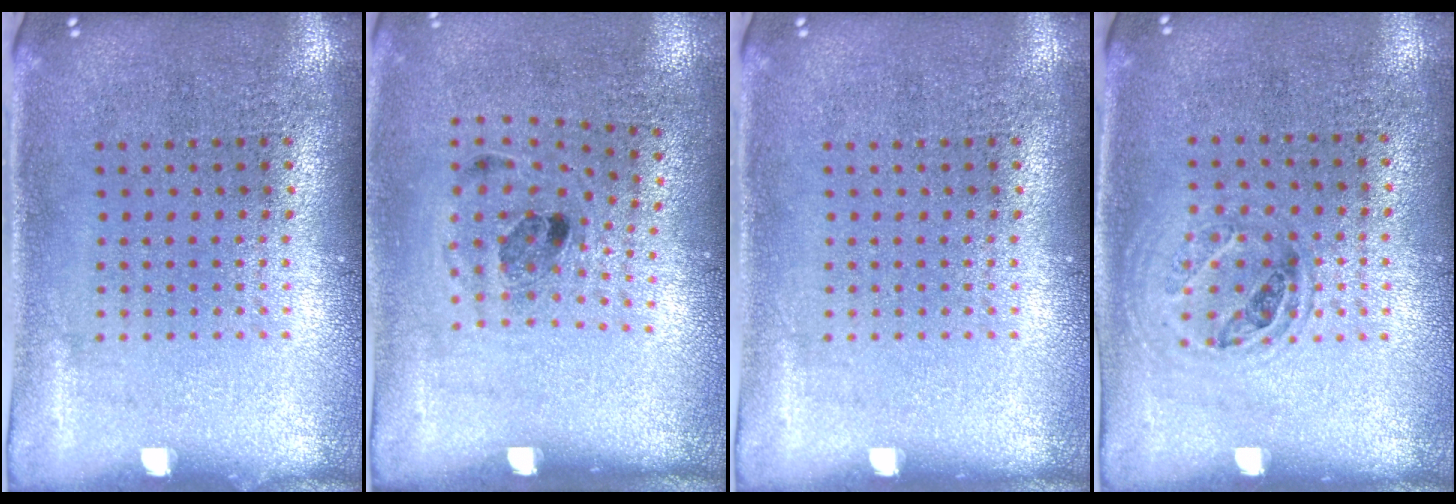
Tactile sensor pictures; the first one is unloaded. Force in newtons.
{"total": 1.2, "press": 0.7, "slide": 0.9}
{"total": 0.0}
{"total": 0.9, "press": 0.8, "slide": 0.4}